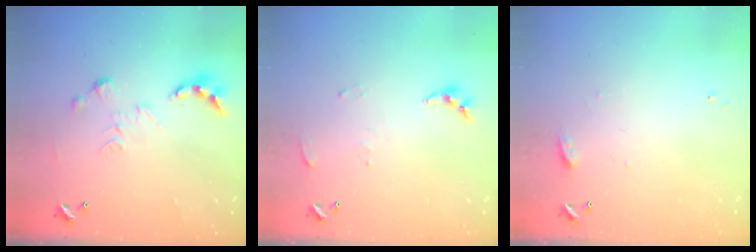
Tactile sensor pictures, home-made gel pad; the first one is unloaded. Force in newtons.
{"total": 4.3, "press": 4.3, "slide": 0.5}
{"total": 7.2, "press": 7.2, "slide": 0.7}